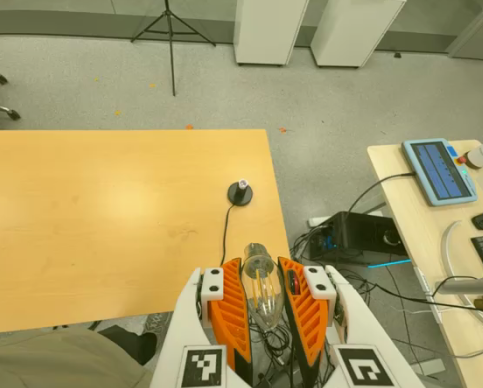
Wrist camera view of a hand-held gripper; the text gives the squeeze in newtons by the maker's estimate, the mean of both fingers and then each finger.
{"total": 21.5, "left": 23.8, "right": 19.2}